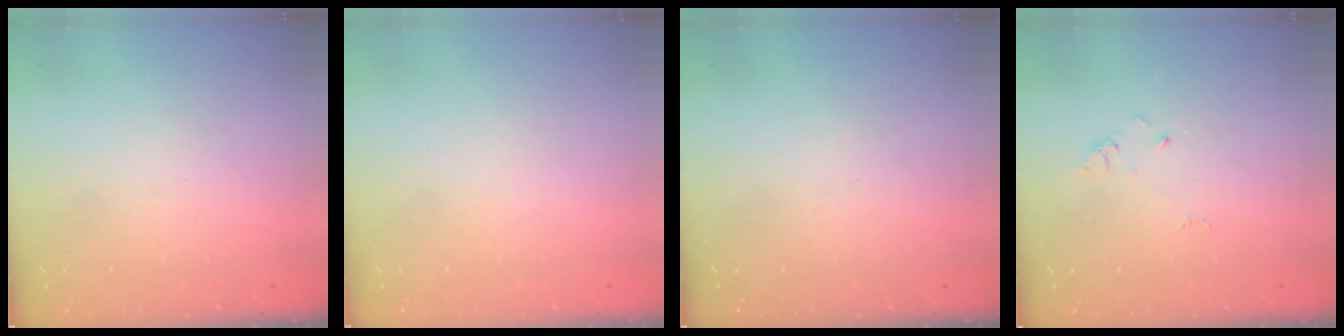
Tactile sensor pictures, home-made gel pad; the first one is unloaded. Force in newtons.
{"total": 1.6, "press": 1.6, "slide": 0.1}
{"total": 0.0}
{"total": 2.9, "press": 2.9, "slide": 0.3}